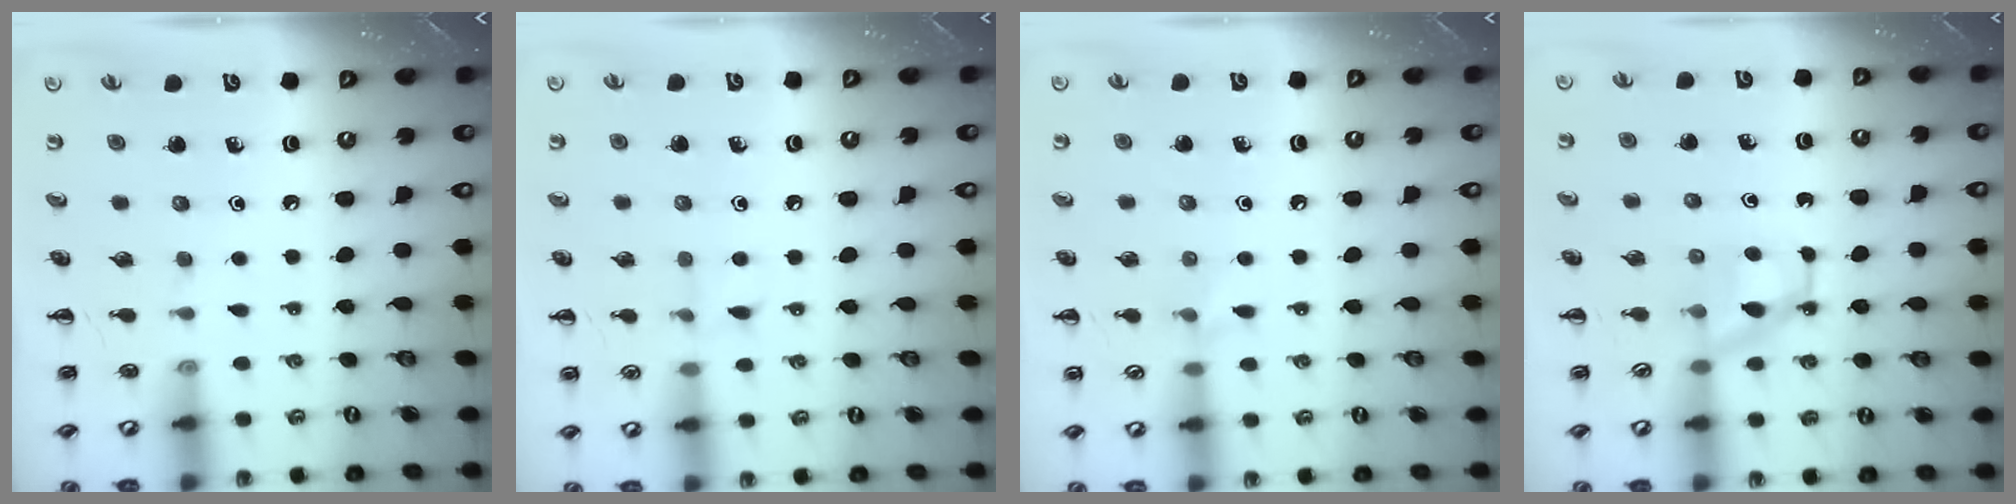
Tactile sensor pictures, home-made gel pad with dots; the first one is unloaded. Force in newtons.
{"total": 5.0, "press": 4.7, "slide": 1.8}
{"total": 5.8, "press": 5.5, "slide": 2.0}
{"total": 4.1, "press": 4.0, "slide": 0.8}